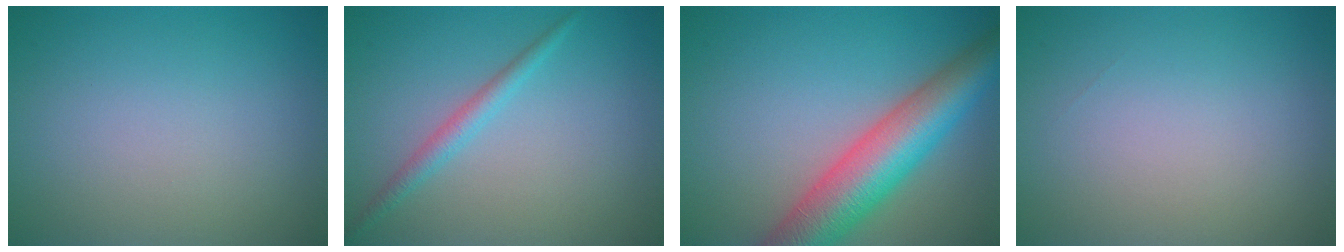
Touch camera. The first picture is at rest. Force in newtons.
{"total": 1.8, "press": 1.8, "slide": 0.1}
{"total": 8.8, "press": 8.8, "slide": 0.3}
{"total": 0.0}